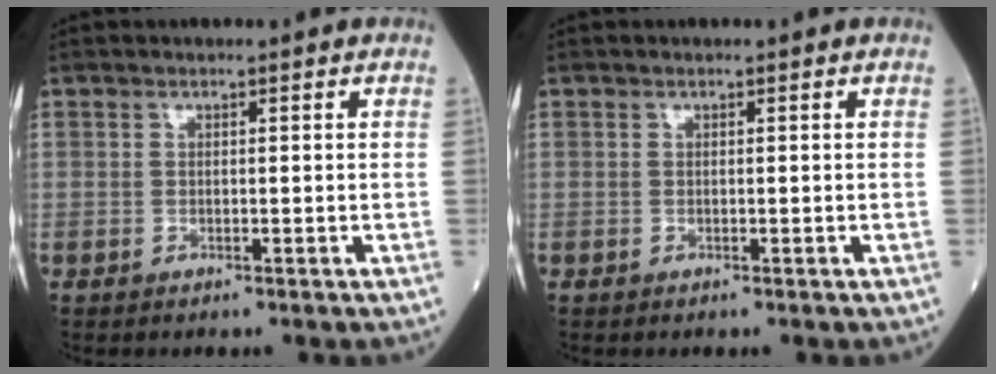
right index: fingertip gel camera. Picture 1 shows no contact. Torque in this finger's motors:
{"motor_torque": [0.00, 0.00, 0.00, 0.00]}